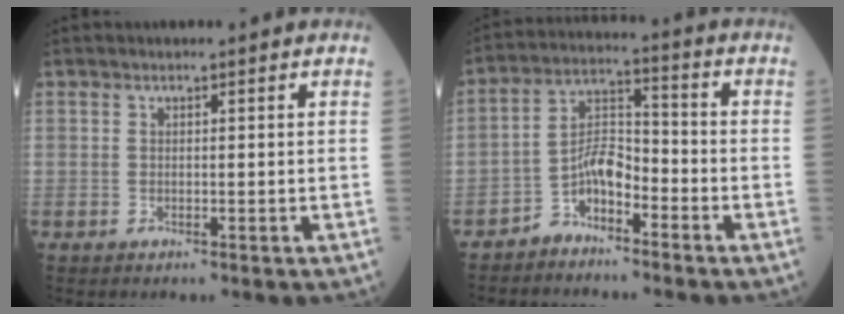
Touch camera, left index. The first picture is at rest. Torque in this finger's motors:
{"motor_torque": [0.19, 0.53, 0.09, 0.03]}